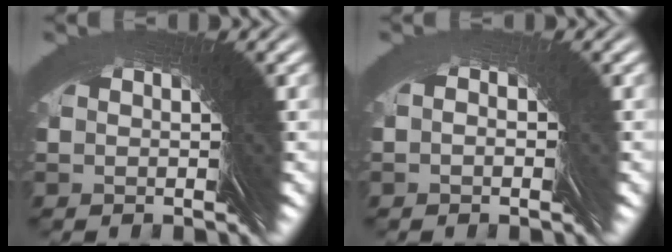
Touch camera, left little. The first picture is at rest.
{"total": 1.6, "force": [0.3, 1.5, -0.1], "torque": [0.000, 0.007, -0.005]}